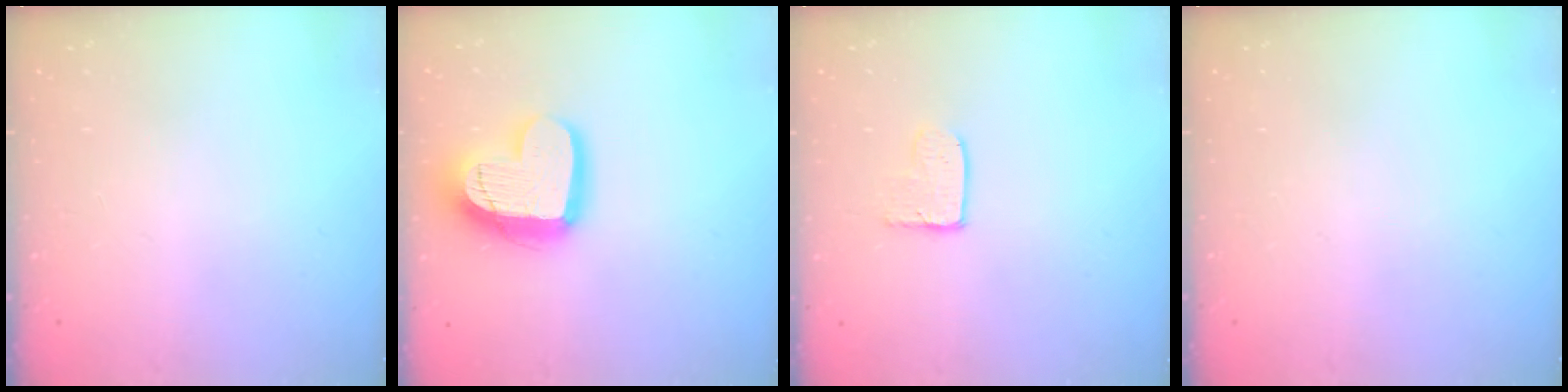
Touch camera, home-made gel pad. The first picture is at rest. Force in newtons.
{"total": 17.4, "press": 17.4, "slide": 1.4}
{"total": 3.6, "press": 3.6, "slide": 0.3}
{"total": 0.0}